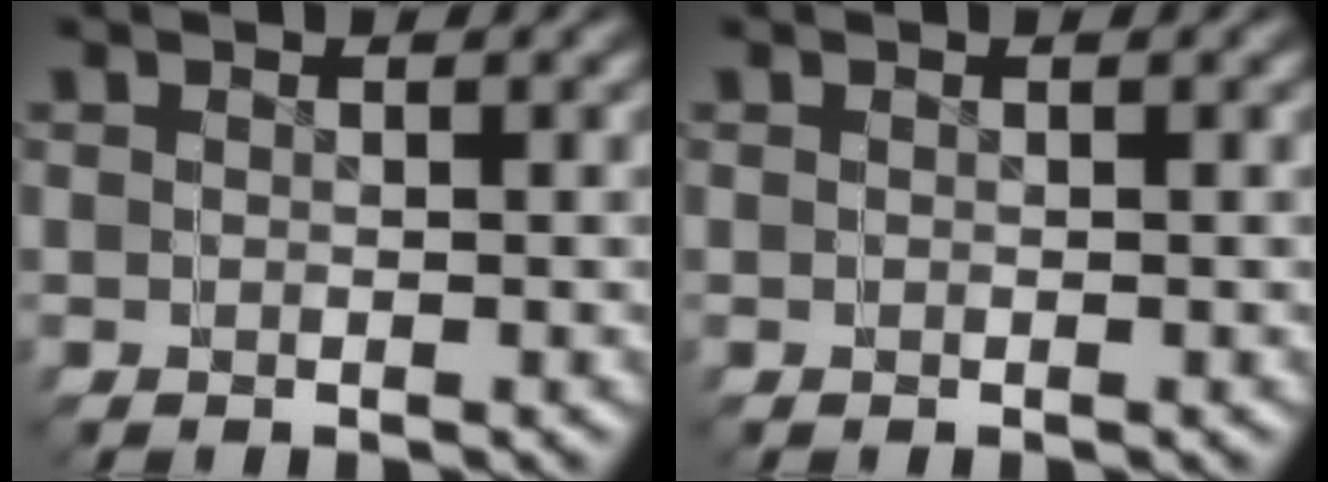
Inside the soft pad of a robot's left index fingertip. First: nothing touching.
{"total": 0.0}